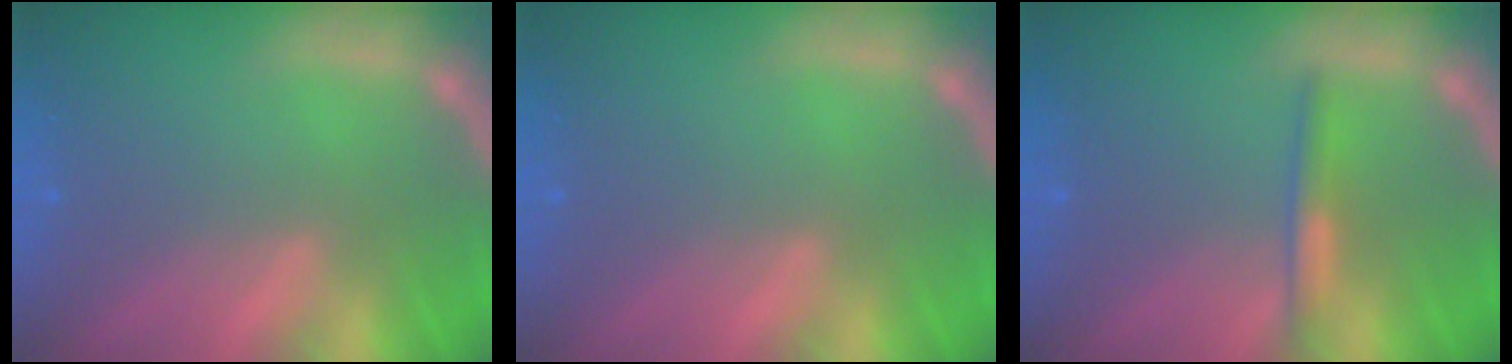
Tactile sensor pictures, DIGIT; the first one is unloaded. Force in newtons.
{"total": 0.0}
{"total": 1.9}